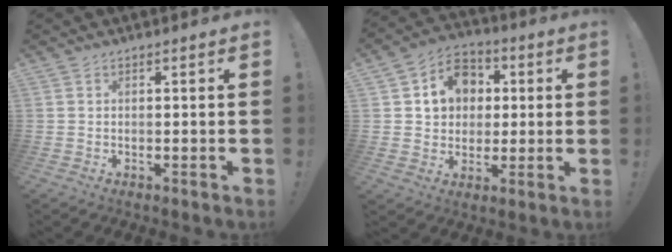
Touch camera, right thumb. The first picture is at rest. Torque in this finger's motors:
{"motor_torque": [-0.25, 0.52, -0.02, 0.15, 0.24]}